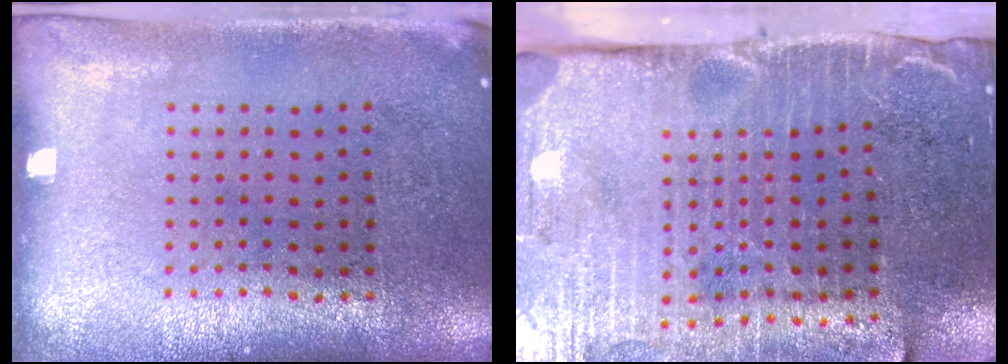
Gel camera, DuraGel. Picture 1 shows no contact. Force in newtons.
{"total": 4.8, "press": 3.9, "slide": 2.7}